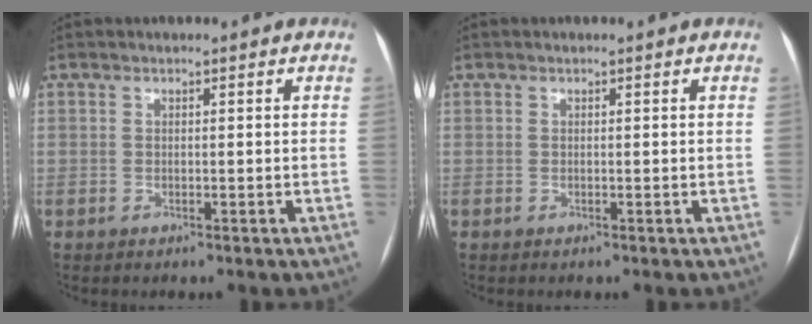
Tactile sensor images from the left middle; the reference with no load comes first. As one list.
[{"total": 0.0}]